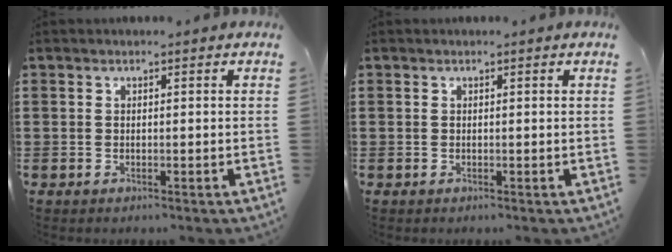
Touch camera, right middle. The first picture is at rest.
{"total": 0.0}